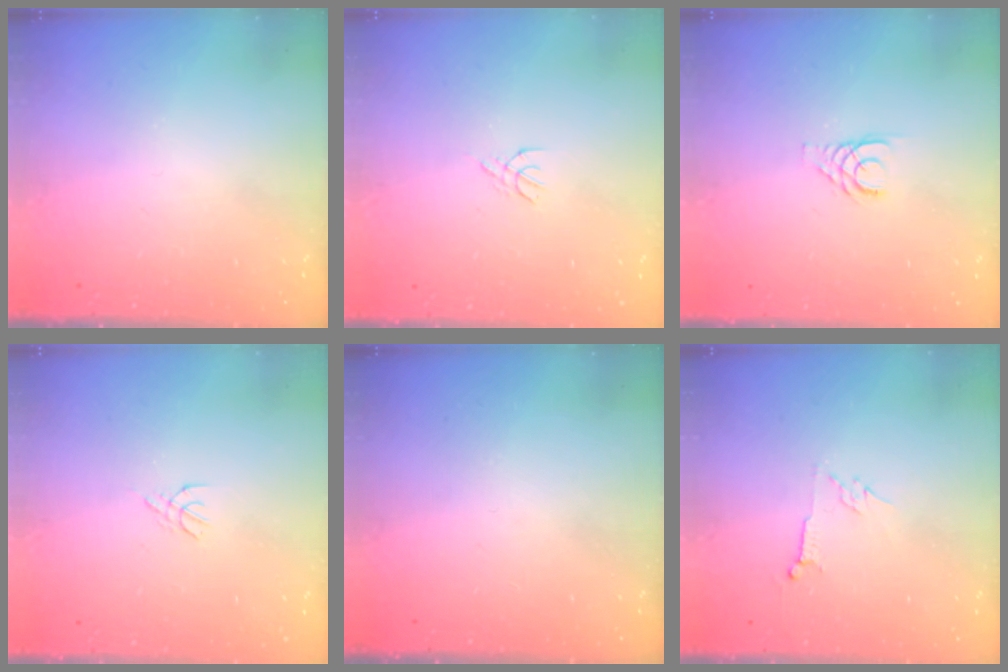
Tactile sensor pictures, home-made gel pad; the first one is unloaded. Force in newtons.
{"total": 1.8, "press": 1.7, "slide": 0.5}
{"total": 3.4, "press": 3.4, "slide": 0.3}
{"total": 1.8, "press": 1.7, "slide": 0.5}
{"total": 0.0}
{"total": 4.0, "press": 4.0, "slide": 0.7}